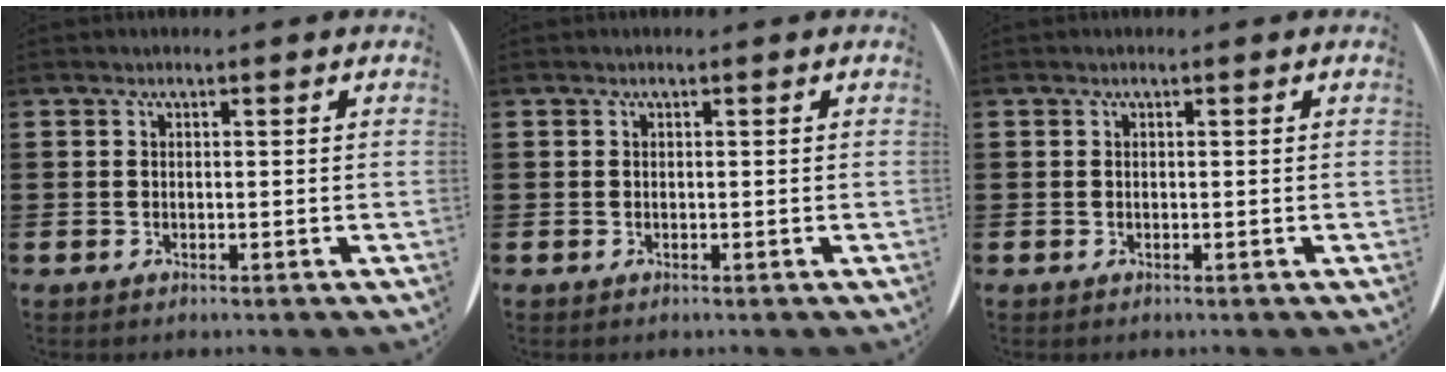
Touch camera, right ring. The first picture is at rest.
{"total": 0.0}
{"total": 0.0}